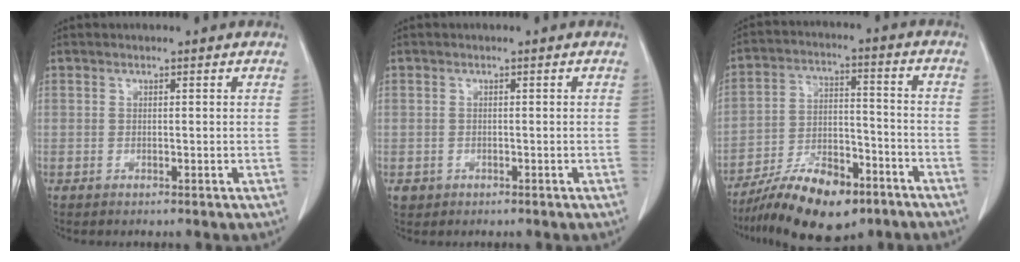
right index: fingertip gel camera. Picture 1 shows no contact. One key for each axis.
{"total": 1.4, "fx": -0.6, "fy": 1.2, "fz": 0.2, "tx": -0.004, "ty": 0.004, "tz": -0.004}
{"total": 14.6, "fx": -10.3, "fy": 5.5, "fz": 8.8, "tx": -0.145, "ty": 0.010, "tz": -0.172}